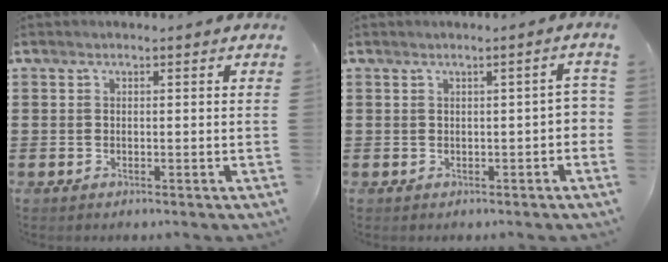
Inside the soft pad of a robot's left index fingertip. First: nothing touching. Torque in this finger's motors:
{"motor_torque": [0.05, 0.18, 0.09, 0.04]}